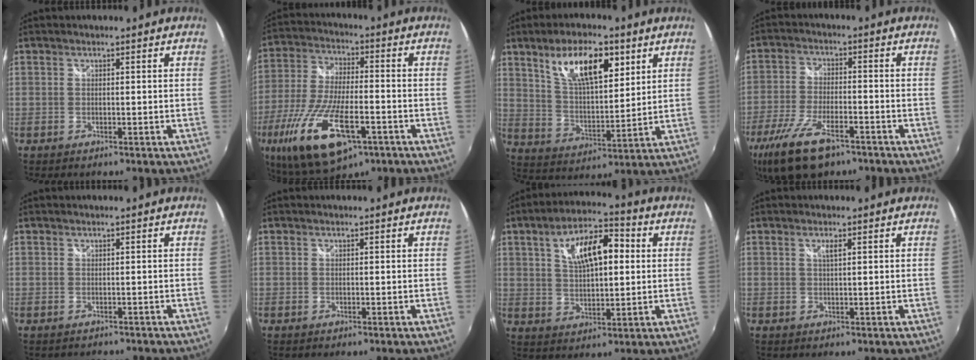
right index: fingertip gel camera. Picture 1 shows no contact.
{"total": 21.1, "force": [-9.9, 8.0, 16.8], "torque": [-0.354, -0.056, -0.173]}
{"total": 13.6, "force": [7.2, 5.3, 10.3], "torque": [-0.177, 0.012, 0.133]}
{"total": 13.9, "force": [-9.1, 5.6, 9.0], "torque": [-0.206, -0.032, -0.167]}
{"total": 1.1, "force": [-0.8, 0.7, 0.0], "torque": [-0.005, -0.002, -0.010]}
{"total": 0.0}
{"total": 12.3, "force": [3.2, 5.4, 10.6], "torque": [-0.178, 0.025, 0.055]}
{"total": 1.3, "force": [0.7, 0.1, 1.1], "torque": [-0.020, 0.000, 0.010]}